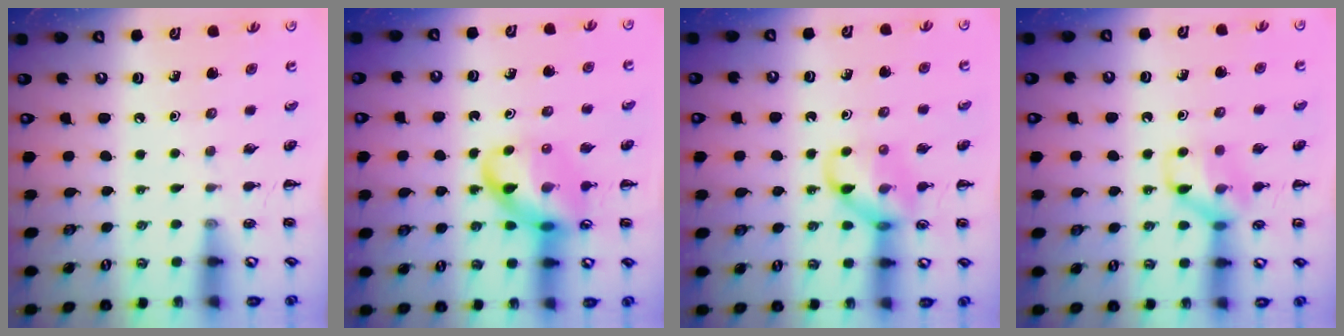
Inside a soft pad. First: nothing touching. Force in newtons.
{"total": 13.2, "press": 12.8, "slide": 3.3}
{"total": 11.1, "press": 11.1, "slide": 1.0}
{"total": 11.2, "press": 11.1, "slide": 1.2}